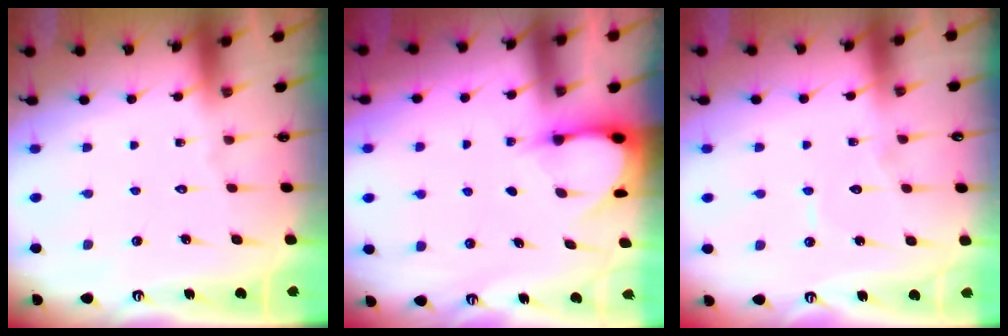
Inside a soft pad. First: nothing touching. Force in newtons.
{"total": 3.1, "press": 3.1, "slide": 0.4}
{"total": 5.9, "press": 5.9, "slide": 0.2}